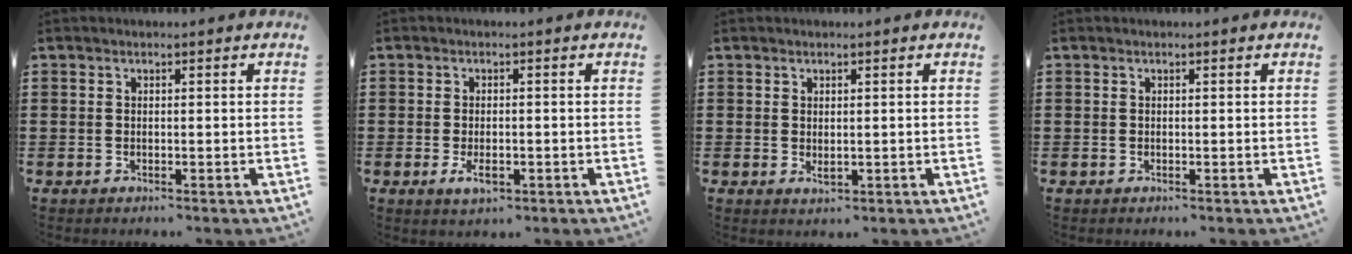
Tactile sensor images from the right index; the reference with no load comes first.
{"total": 2.7, "force": [-1.0, 1.1, 2.3], "torque": [-0.050, -0.006, -0.018]}
{"total": 1.0, "force": [0.2, 0.3, 0.9], "torque": [-0.019, -0.004, 0.006]}
{"total": 0.0}